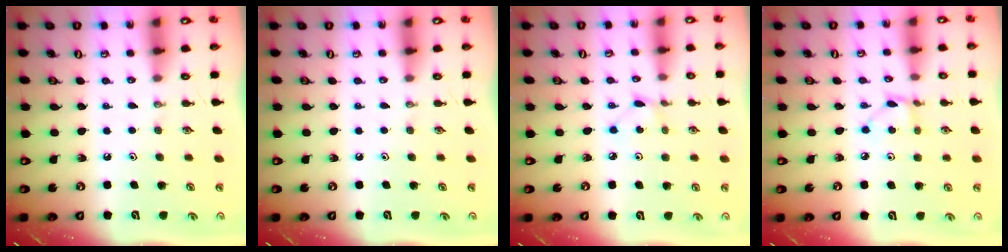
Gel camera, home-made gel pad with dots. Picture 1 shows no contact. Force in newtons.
{"total": 0.0}
{"total": 1.2, "press": 1.2, "slide": 0.1}
{"total": 2.8, "press": 2.8, "slide": 0.4}